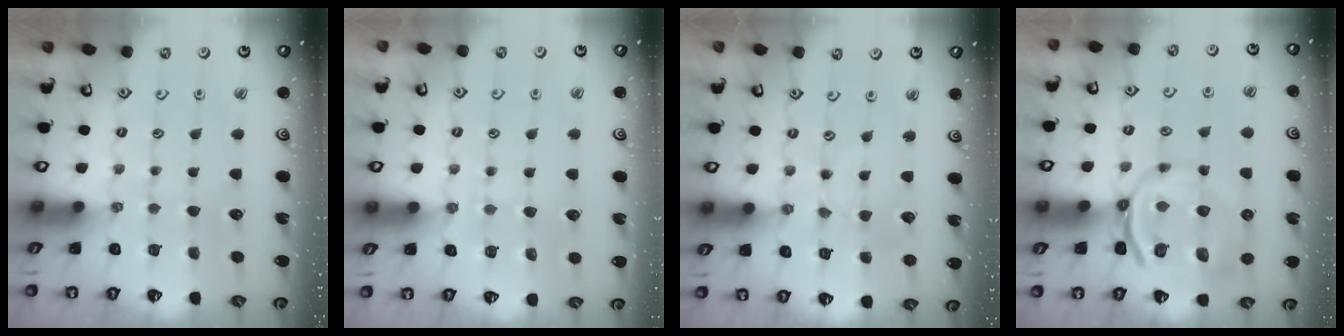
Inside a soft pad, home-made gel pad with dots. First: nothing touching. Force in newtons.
{"total": 4.3, "press": 4.3, "slide": 0.4}
{"total": 3.0, "press": 3.0, "slide": 0.4}
{"total": 9.9, "press": 9.7, "slide": 1.8}